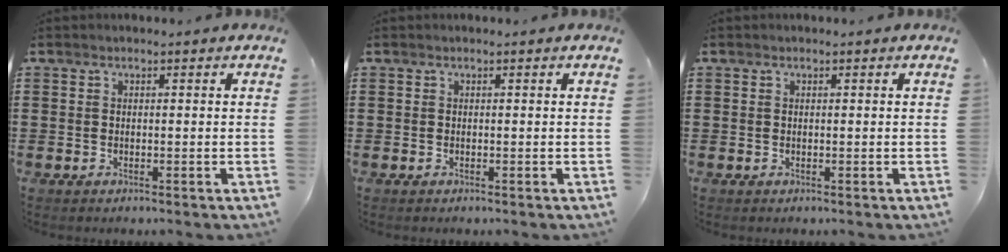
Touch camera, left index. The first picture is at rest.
{"total": 0.0}
{"total": 0.0}